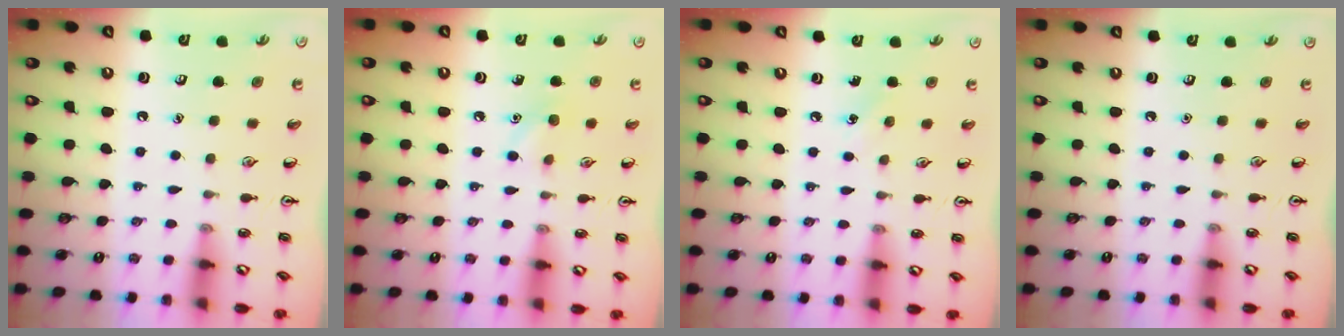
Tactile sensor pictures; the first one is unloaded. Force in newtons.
{"total": 6.7, "press": 6.5, "slide": 1.9}
{"total": 4.2, "press": 3.9, "slide": 1.5}
{"total": 0.0}